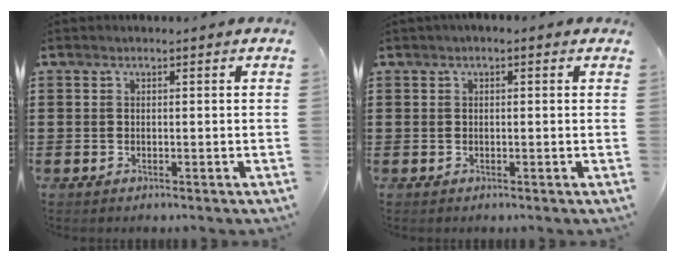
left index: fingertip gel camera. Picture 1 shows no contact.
{"total": 0.7, "force": [0.0, 0.3, 0.6], "torque": [-0.011, 0.003, -0.002]}